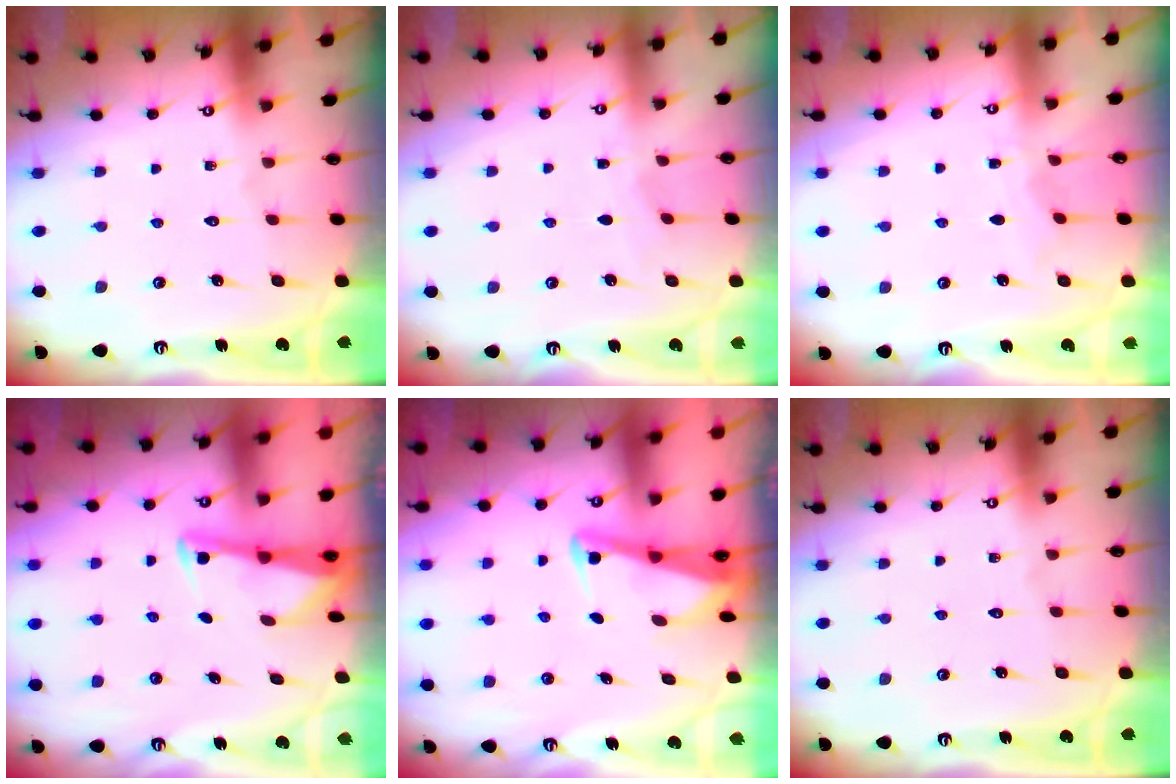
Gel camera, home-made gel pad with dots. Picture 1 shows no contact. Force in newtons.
{"total": 2.7, "press": 2.6, "slide": 0.4}
{"total": 3.7, "press": 3.7, "slide": 0.5}
{"total": 3.3, "press": 3.3, "slide": 0.3}
{"total": 3.0, "press": 2.9, "slide": 0.3}
{"total": 0.0}